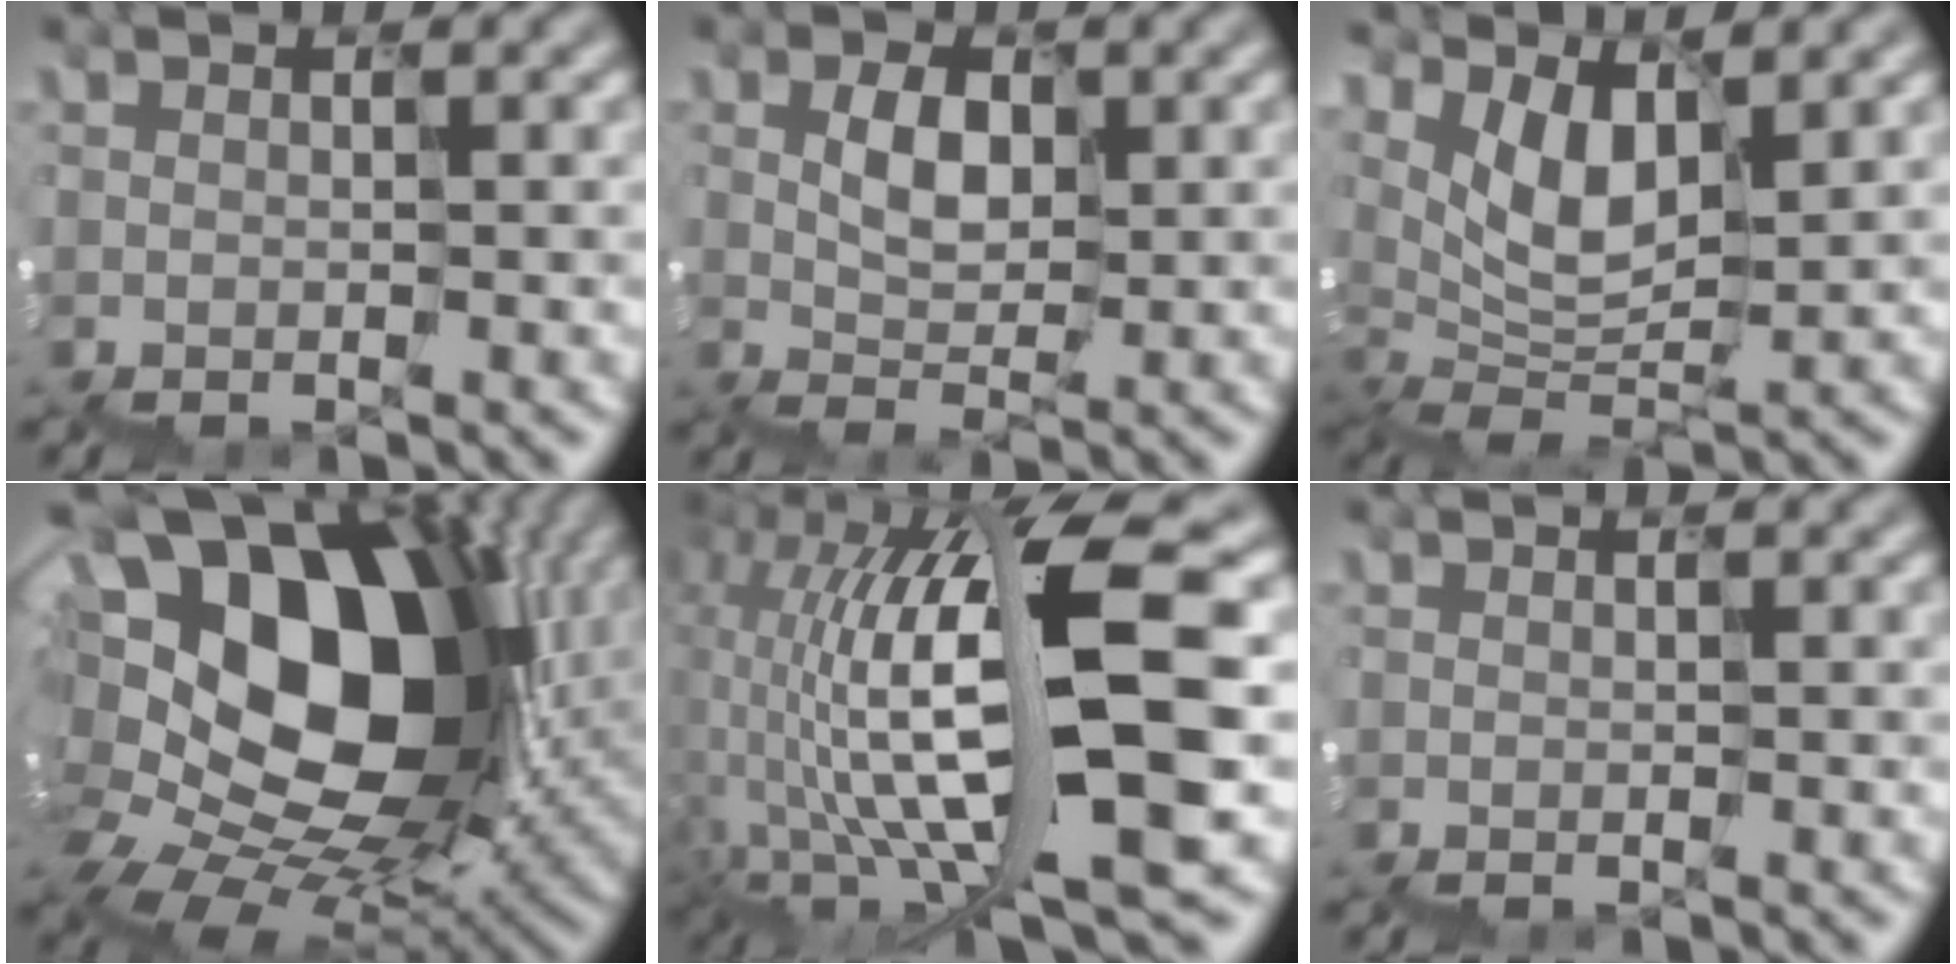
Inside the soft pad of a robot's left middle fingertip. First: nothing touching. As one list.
[{"total": 1.0, "force": [0.6, 0.8, 0.1], "torque": [-0.019, 0.008, 0.010]}, {"total": 3.3, "force": [1.8, 1.7, 2.2], "torque": [-0.066, -0.005, 0.036]}, {"total": 16.4, "force": [5.1, 10.9, 11.2], "torque": [-0.219, 0.019, 0.091]}, {"total": 13.1, "force": [1.0, 5.2, 12.1], "torque": [-0.256, 0.001, 0.037]}, {"total": 0.0}]